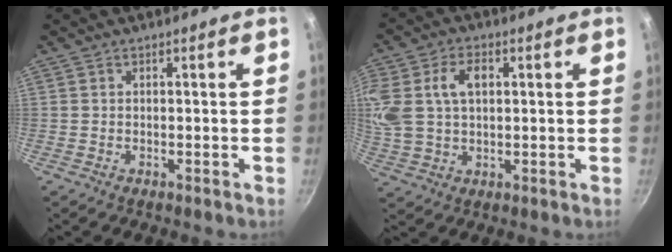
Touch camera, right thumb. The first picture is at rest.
{"total": 15.7, "force": [3.5, 10.4, 11.2], "torque": [-0.271, 0.021, 0.072]}